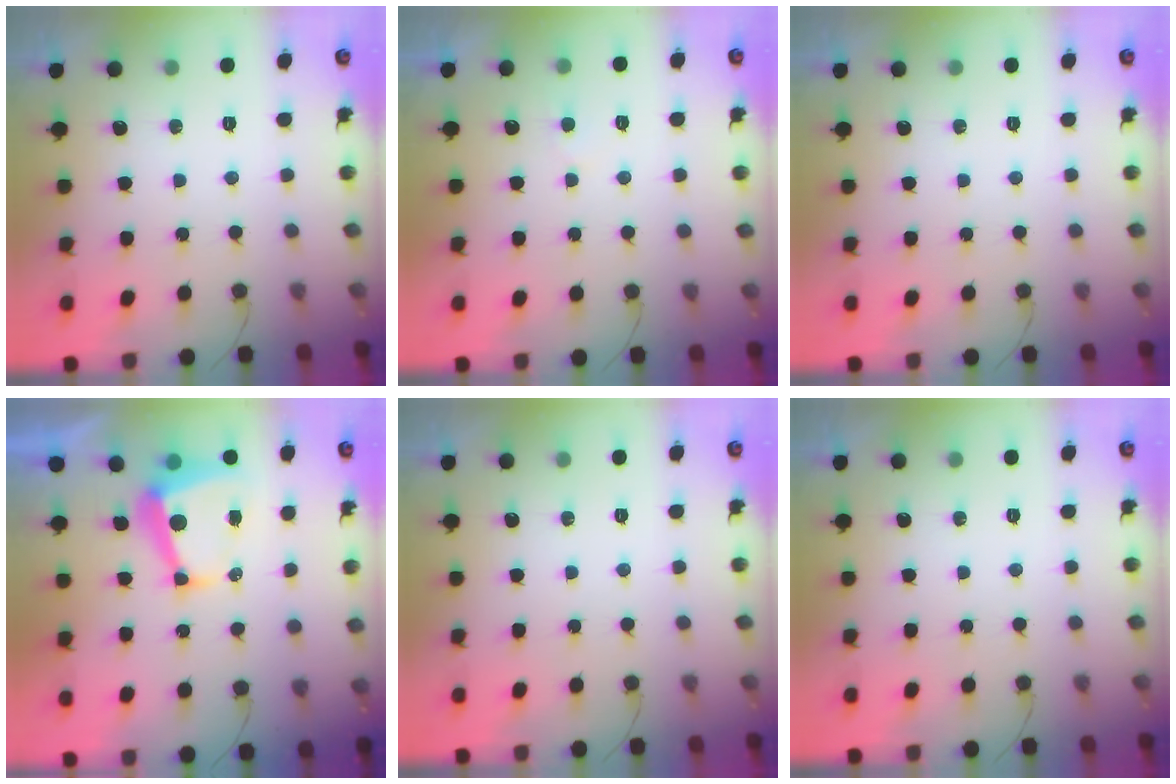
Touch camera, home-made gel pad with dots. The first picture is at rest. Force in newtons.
{"total": 2.8, "press": 2.8, "slide": 0.3}
{"total": 0.0}
{"total": 7.1, "press": 7.1, "slide": 1.0}
{"total": 0.0}
{"total": 0.0}